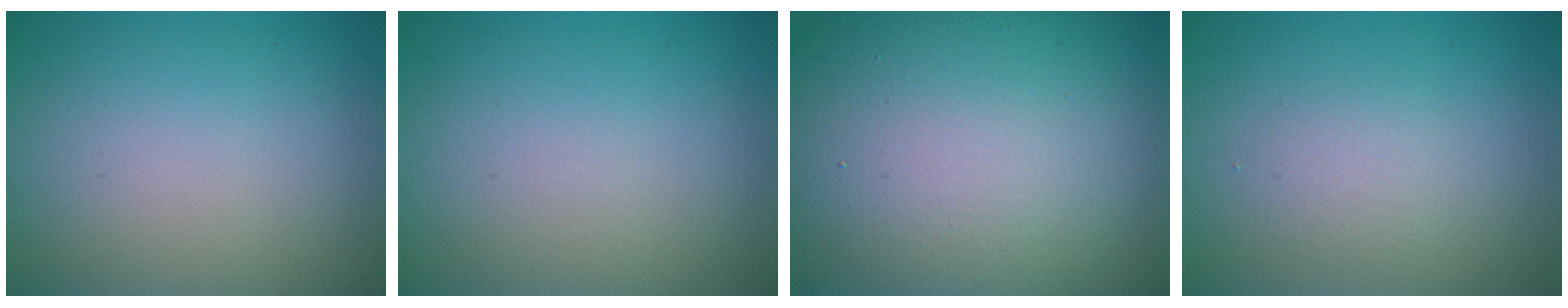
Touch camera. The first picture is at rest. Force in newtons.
{"total": 0.0}
{"total": 21.1, "press": 21.1, "slide": 1.1}
{"total": 1.7, "press": 1.6, "slide": 0.1}